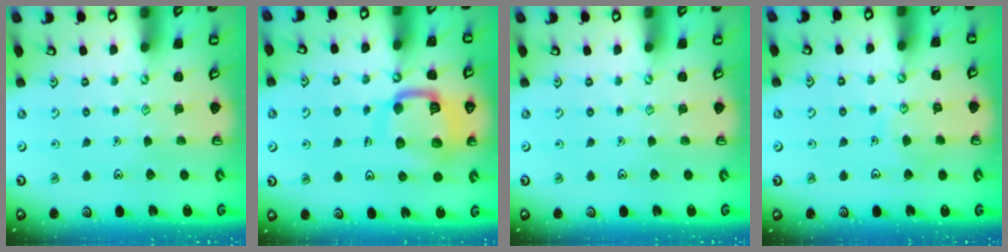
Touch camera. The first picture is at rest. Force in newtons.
{"total": 15.4, "press": 15.3, "slide": 1.6}
{"total": 0.0}
{"total": 6.2, "press": 6.2, "slide": 0.5}